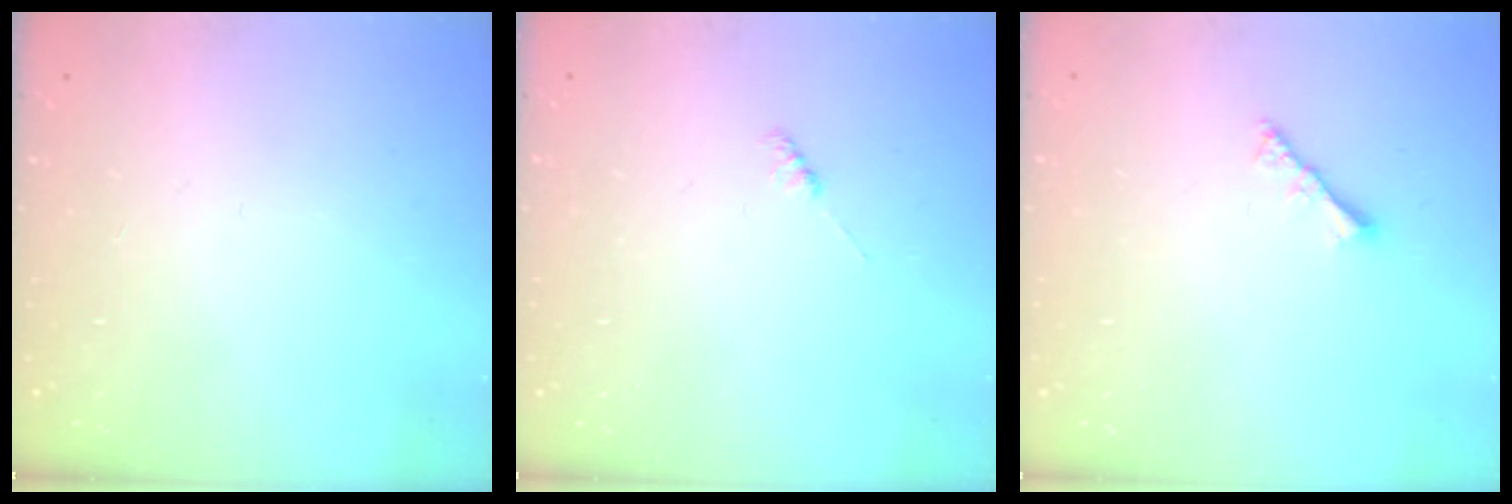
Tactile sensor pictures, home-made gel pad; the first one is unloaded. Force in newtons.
{"total": 2.3, "press": 2.3, "slide": 0.3}
{"total": 2.8, "press": 2.8, "slide": 0.6}